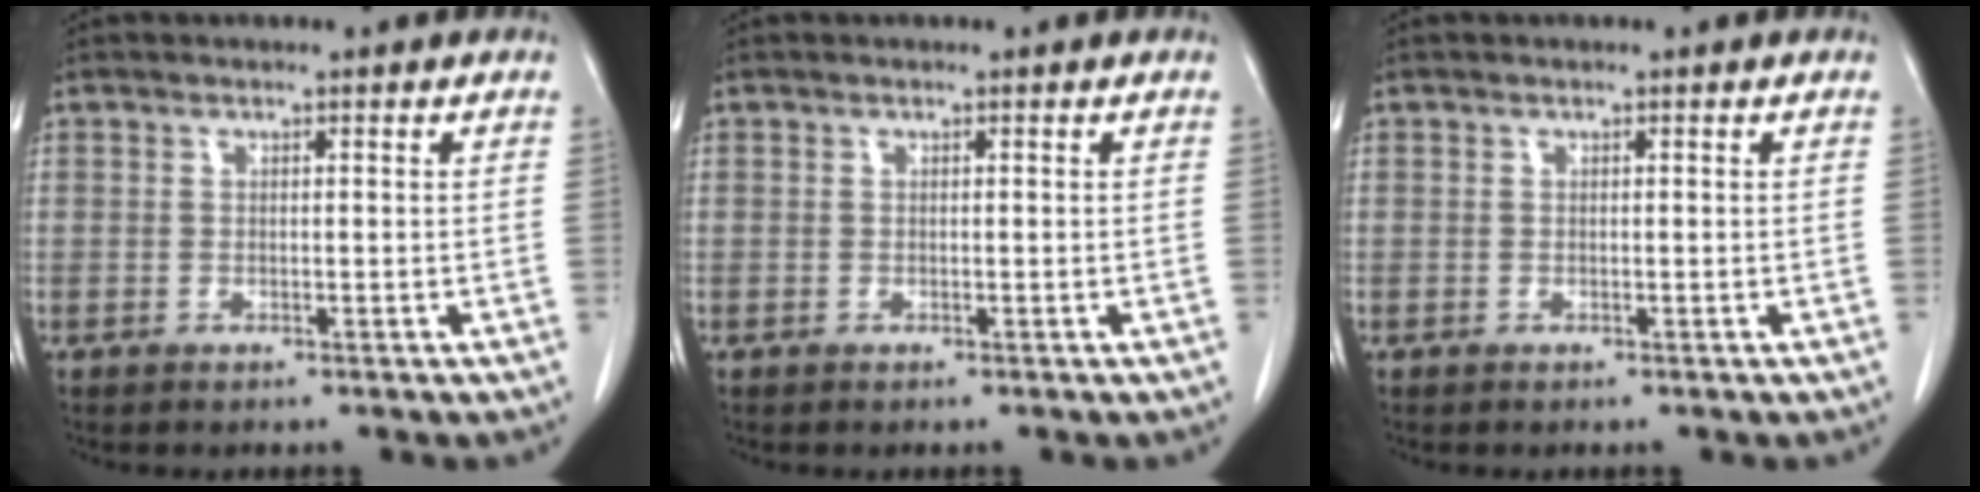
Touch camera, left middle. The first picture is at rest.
{"total": 0.0}
{"total": 0.0}